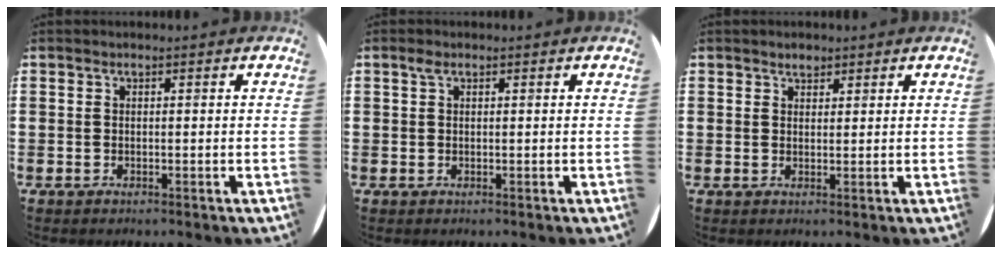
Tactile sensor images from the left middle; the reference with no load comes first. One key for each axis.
{"total": 1.0, "fx": 0.5, "fy": 0.6, "fz": 0.6, "tx": -0.007, "ty": 0.001, "tz": 0.007}
{"total": 1.5, "fx": 1.4, "fy": 0.6, "fz": 0.1, "tx": 0.006, "ty": -0.001, "tz": 0.025}